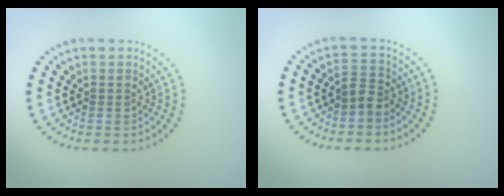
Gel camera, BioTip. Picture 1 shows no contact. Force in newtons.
{"total": 1.8, "press": 1.4, "slide": 1.1}